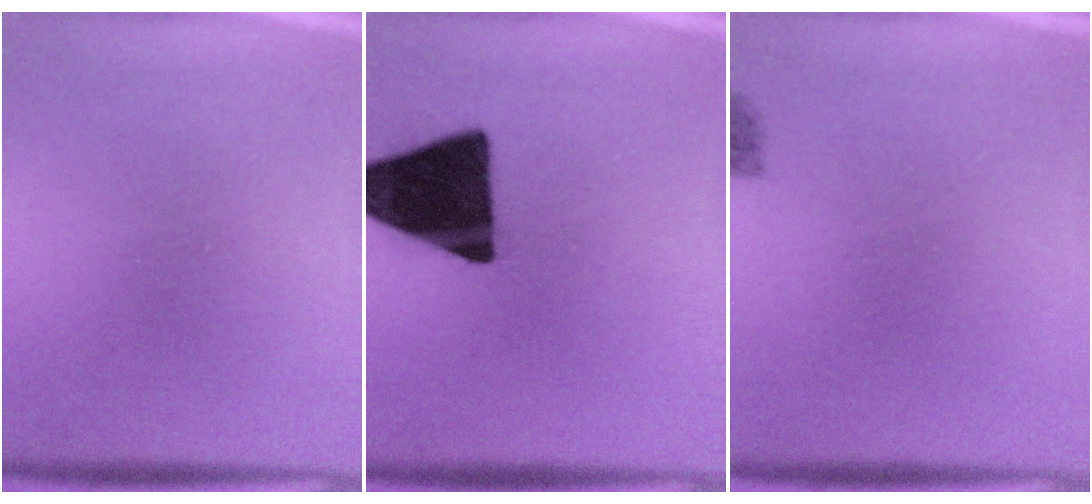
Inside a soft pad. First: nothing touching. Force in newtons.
{"total": 16.5}
{"total": 1.8}